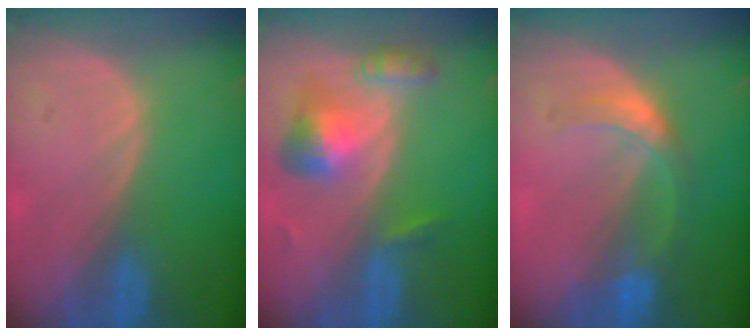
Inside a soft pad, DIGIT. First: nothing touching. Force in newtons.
{"total": 6.5, "press": 5.9, "slide": 2.5}
{"total": 5.2, "press": 4.8, "slide": 1.9}